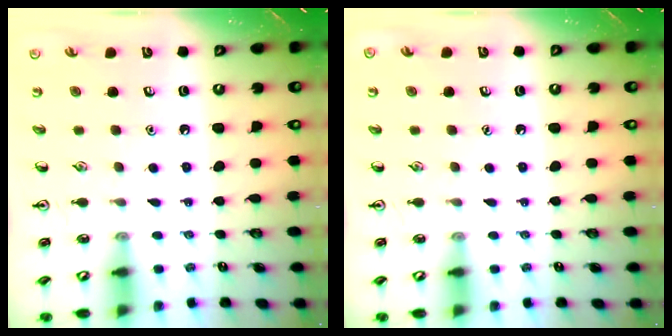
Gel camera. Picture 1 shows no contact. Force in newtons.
{"total": 0.0}